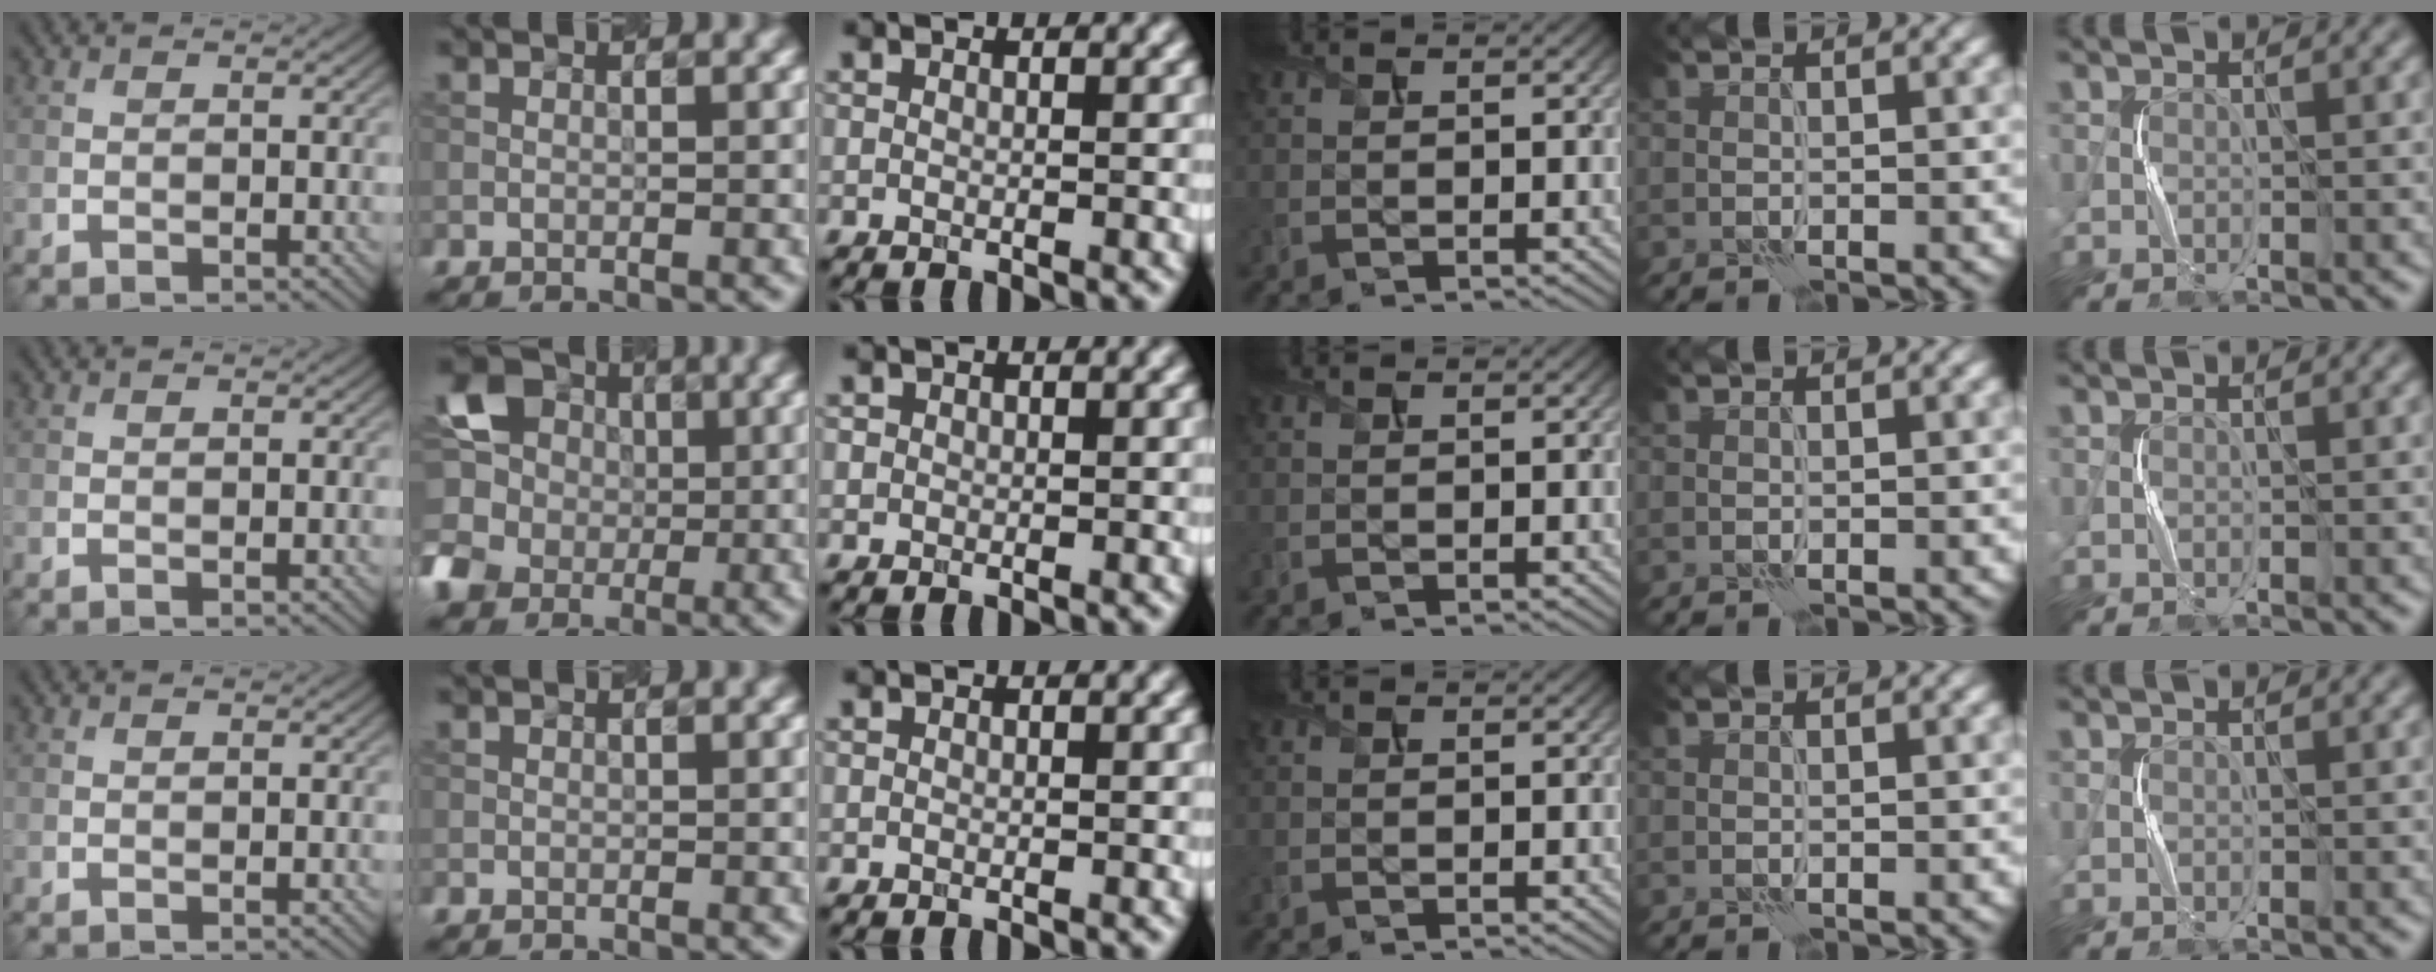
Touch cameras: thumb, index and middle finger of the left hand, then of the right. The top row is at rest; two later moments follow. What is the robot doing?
{"motion": "squeeze", "object": "stress ball aka squeeze ball"}